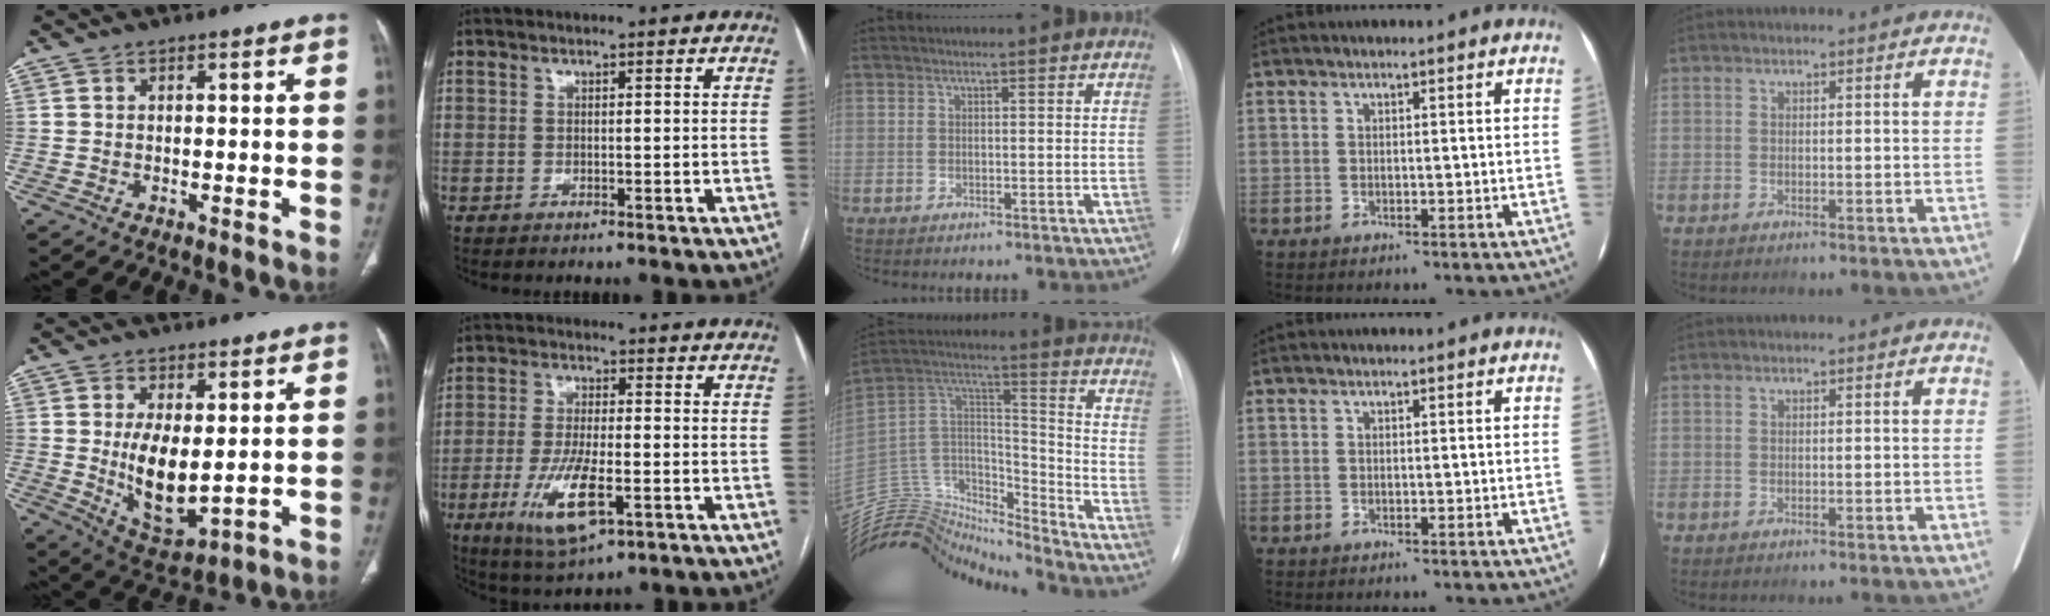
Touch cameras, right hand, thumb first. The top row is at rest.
{"thumb": {"total": 10.4, "force": [0.2, 4.9, 9.1], "torque": [-0.150, -0.025, 0.022]}, "index": {"total": 10.2, "force": [-3.8, 3.1, 9.0], "torque": [-0.181, -0.016, -0.061]}, "middle": {"total": 19.7, "force": [-19.3, 2.8, 2.7], "torque": [-0.056, 0.069, -0.333]}}